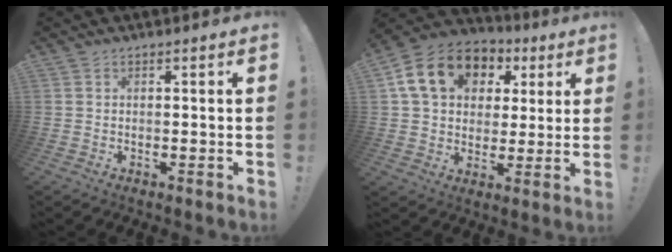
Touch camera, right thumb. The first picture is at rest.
{"total": 17.9, "force": [6.6, 13.5, 9.7], "torque": [-0.156, -0.005, 0.131]}